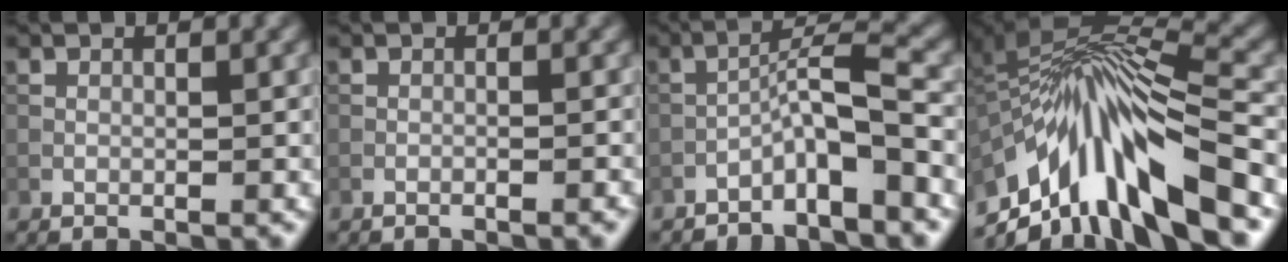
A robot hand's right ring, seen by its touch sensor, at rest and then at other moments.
{"total": 1.2, "force": [-0.8, 0.1, 0.9], "torque": [-0.014, 0.007, -0.020]}
{"total": 4.3, "force": [-2.8, 0.4, 3.3], "torque": [-0.057, 0.022, -0.055]}
{"total": 13.9, "force": [-6.8, 4.3, 11.3], "torque": [-0.205, 0.013, -0.102]}